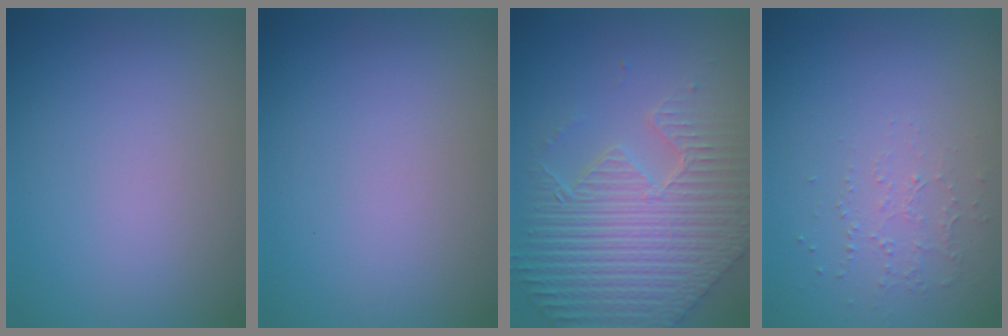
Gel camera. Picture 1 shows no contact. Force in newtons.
{"total": 0.0}
{"total": 9.2, "press": 6.5, "slide": 6.6}
{"total": 1.0, "press": 0.6, "slide": 0.8}